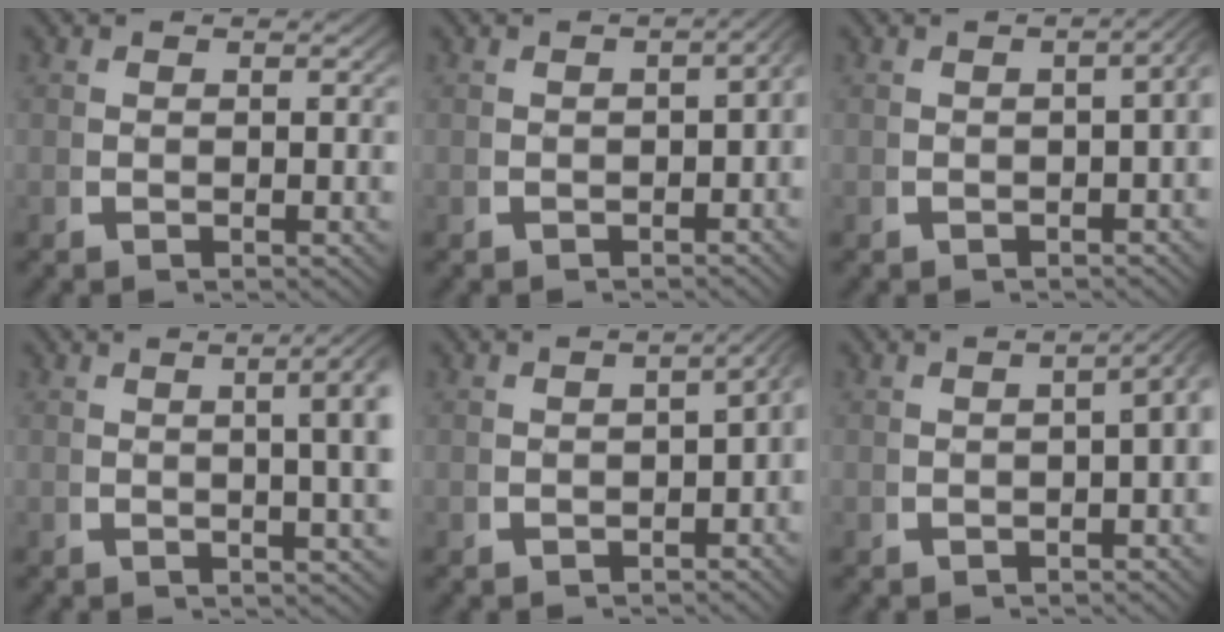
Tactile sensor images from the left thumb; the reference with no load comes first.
{"total": 3.1, "force": [-0.8, 1.7, 2.5], "torque": [-0.024, 0.008, -0.013]}
{"total": 4.5, "force": [-0.2, 2.4, 3.8], "torque": [-0.034, 0.021, -0.012]}
{"total": 8.5, "force": [3.0, 3.9, 7.0], "torque": [-0.053, 0.039, 0.021]}
{"total": 4.4, "force": [-0.2, 2.9, 3.3], "torque": [-0.029, 0.019, -0.013]}
{"total": 5.4, "force": [0.3, 3.3, 4.2], "torque": [-0.040, 0.026, -0.009]}